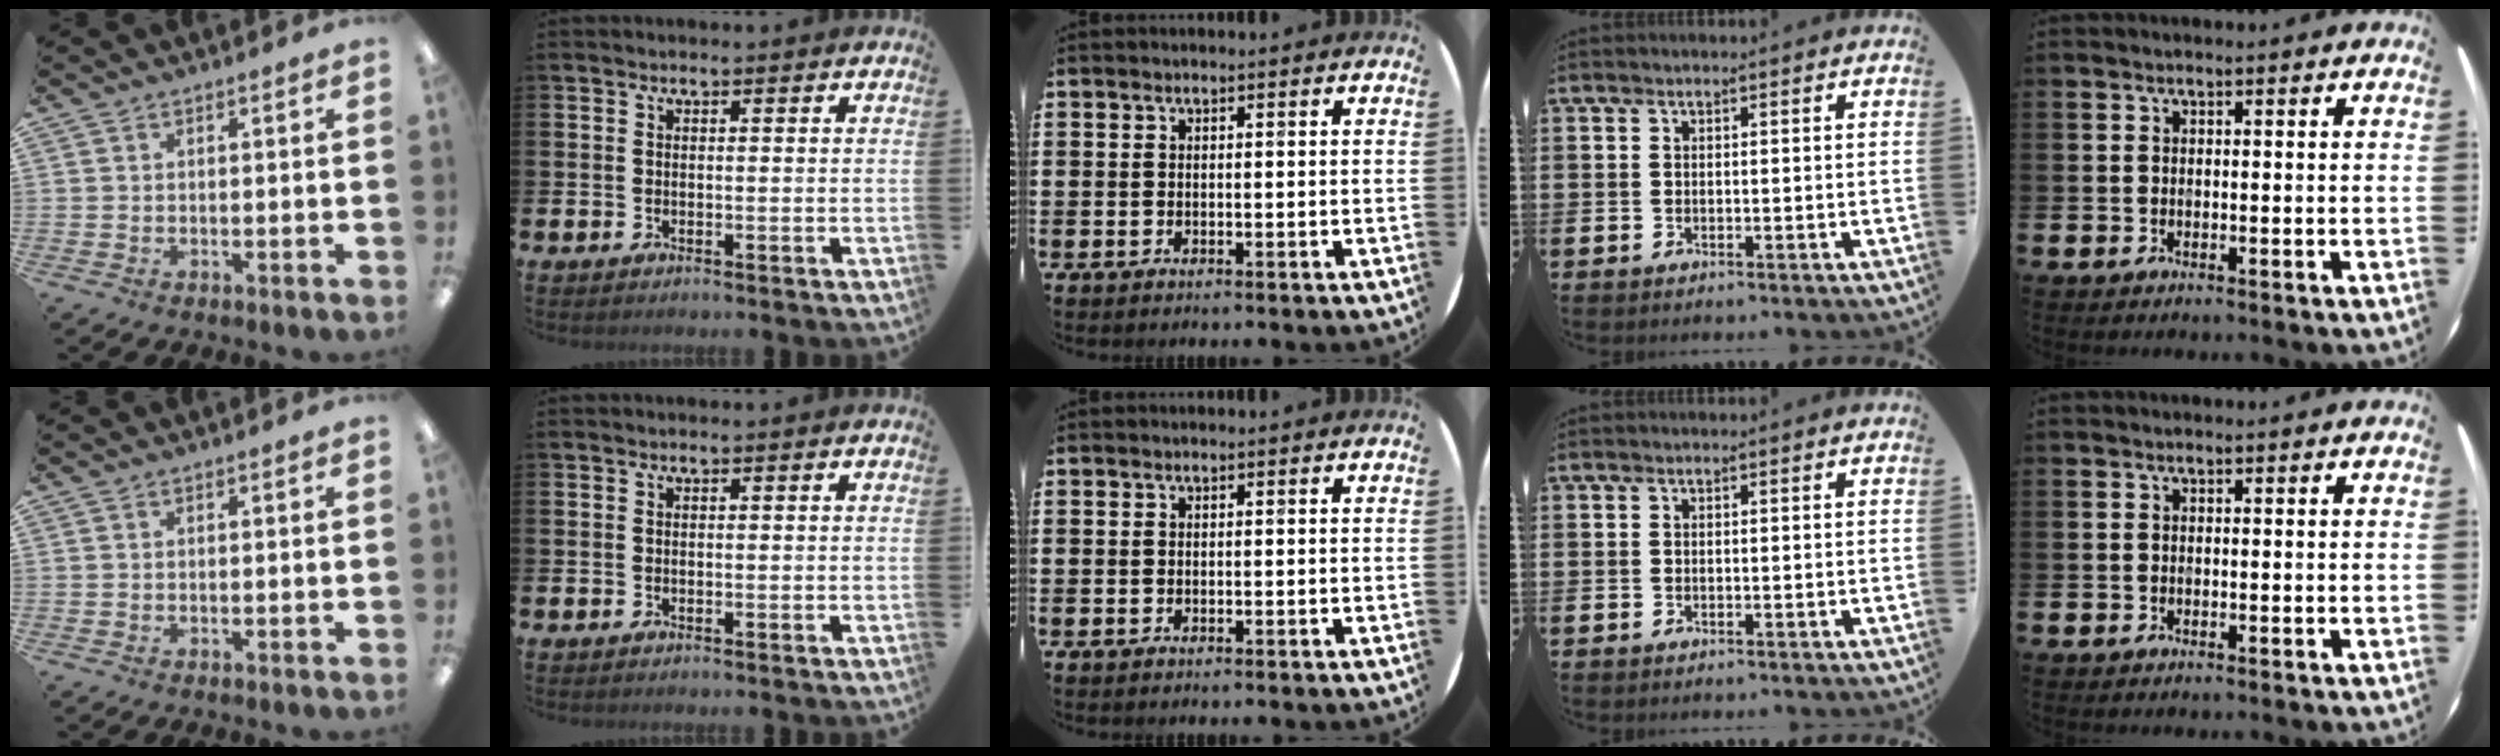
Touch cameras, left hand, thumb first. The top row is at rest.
{}